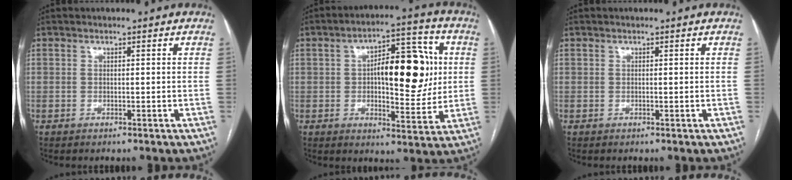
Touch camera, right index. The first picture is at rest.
{"total": 14.1, "force": [1.7, 5.3, 12.9], "torque": [-0.182, 0.026, 0.029]}
{"total": 0.0}